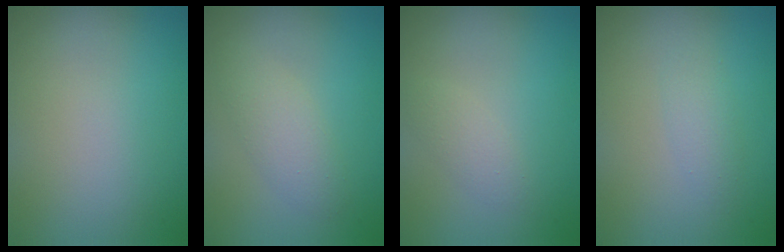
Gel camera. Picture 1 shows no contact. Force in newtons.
{"total": 2.3, "press": 2.3, "slide": 0.0}
{"total": 1.3, "press": 1.3, "slide": 0.1}
{"total": 1.4, "press": 1.4, "slide": 0.0}